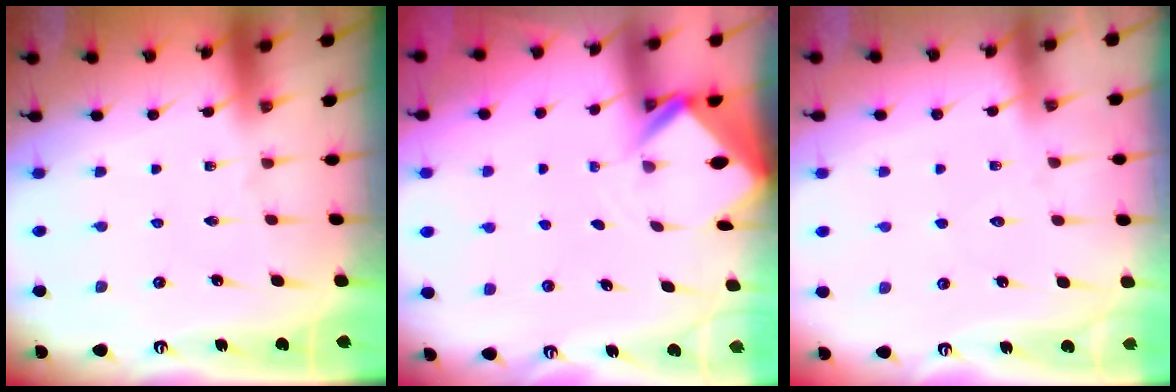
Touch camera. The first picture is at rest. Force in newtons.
{"total": 2.7, "press": 2.7, "slide": 0.2}
{"total": 5.1, "press": 5.0, "slide": 0.6}